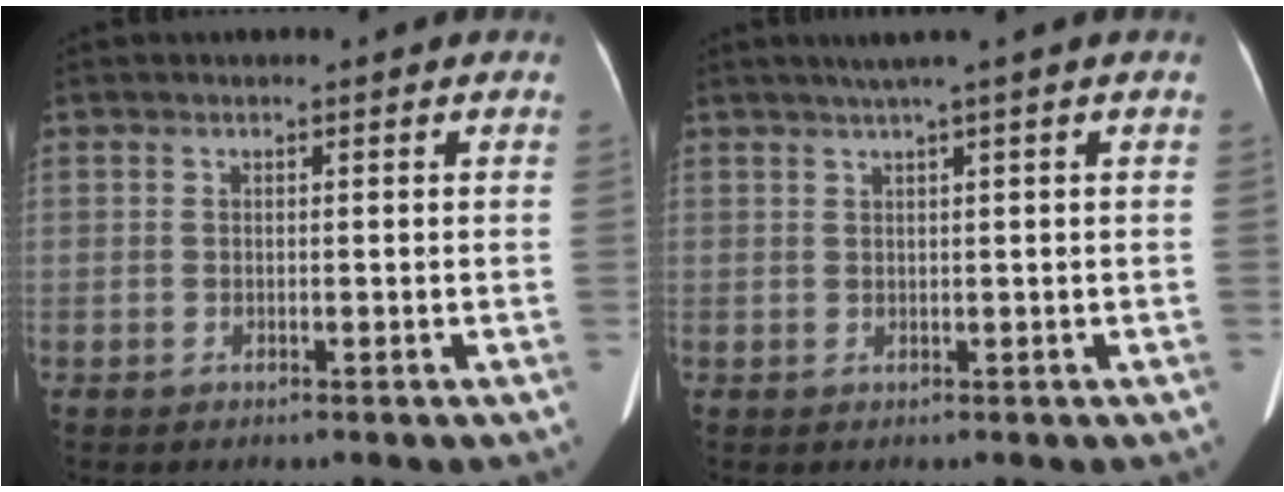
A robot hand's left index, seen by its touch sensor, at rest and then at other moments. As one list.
[{"total": 2.9, "force": [1.8, -1.0, 2.0], "torque": [-0.036, 0.004, 0.037]}]